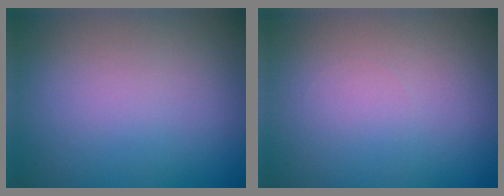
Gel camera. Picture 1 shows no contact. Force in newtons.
{"total": 0.0}